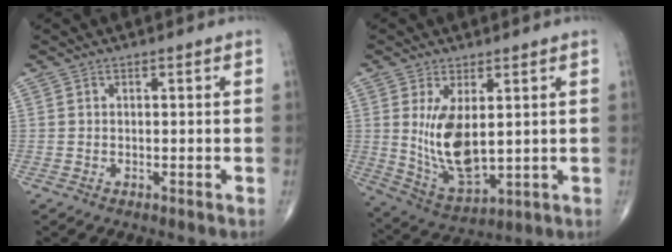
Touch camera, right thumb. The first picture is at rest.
{"total": 11.3, "force": [1.7, 5.4, 9.8], "torque": [-0.173, -0.025, 0.050]}